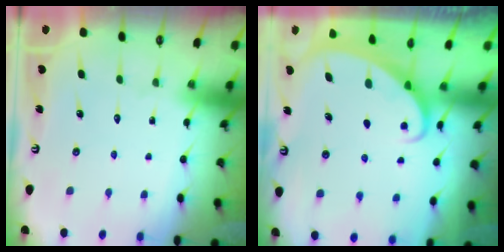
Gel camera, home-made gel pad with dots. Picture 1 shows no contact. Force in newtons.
{"total": 1.8, "press": 1.8, "slide": 0.2}